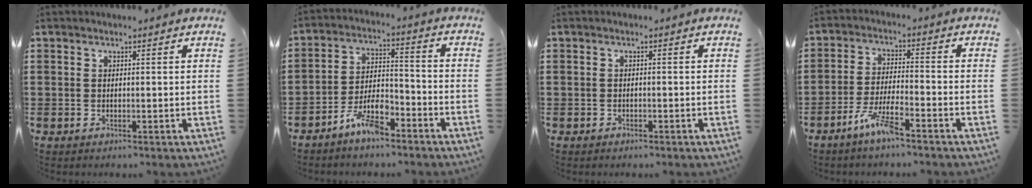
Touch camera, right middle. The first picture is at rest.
{"total": 7.0, "force": [-5.5, 2.0, 4.0], "torque": [-0.089, 0.008, -0.108]}
{"total": 0.8, "force": [-0.6, 0.5, 0.1], "torque": [-0.003, 0.002, -0.015]}
{"total": 6.1, "force": [-4.3, 0.8, 4.2], "torque": [-0.094, -0.004, -0.083]}